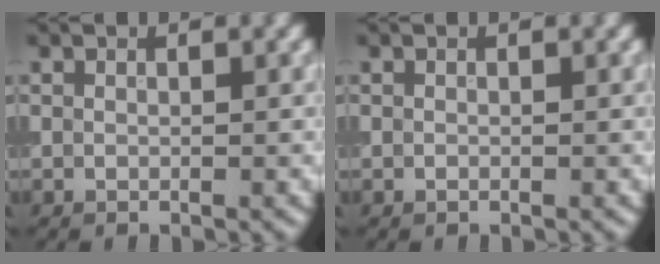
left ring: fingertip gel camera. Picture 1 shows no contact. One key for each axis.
{"total": 0.0}